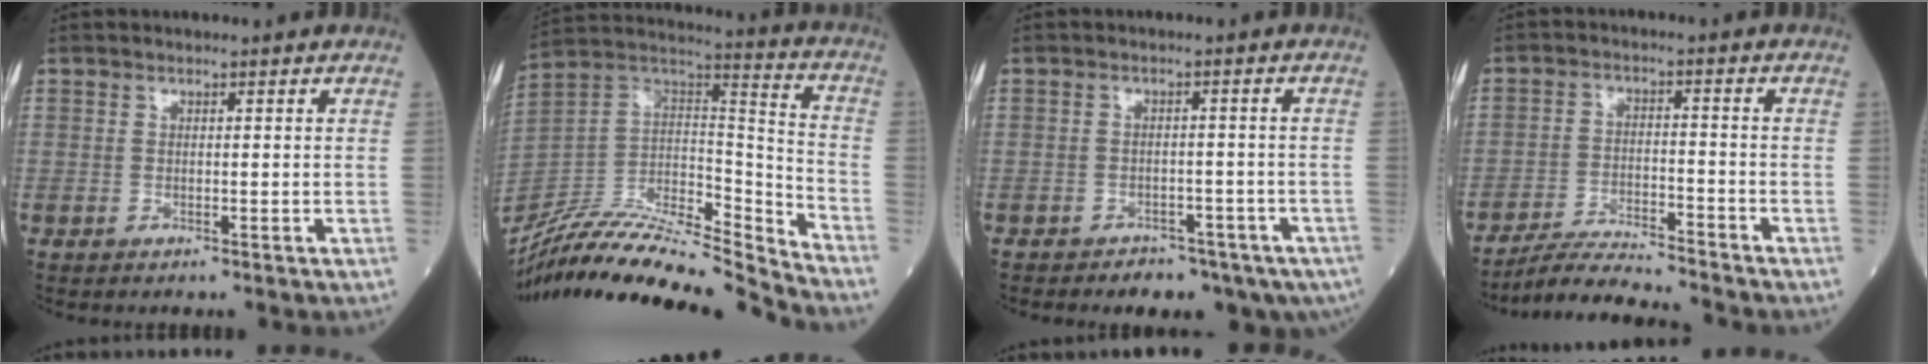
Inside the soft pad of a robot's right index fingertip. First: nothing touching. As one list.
[{"total": 24.4, "force": [-22.9, 1.1, 8.6], "torque": [-0.183, 0.009, -0.396]}, {"total": 8.8, "force": [-6.6, 4.4, 3.8], "torque": [-0.040, 0.011, -0.082]}, {"total": 8.0, "force": [-7.8, -0.8, 1.6], "torque": [-0.024, -0.010, -0.143]}]